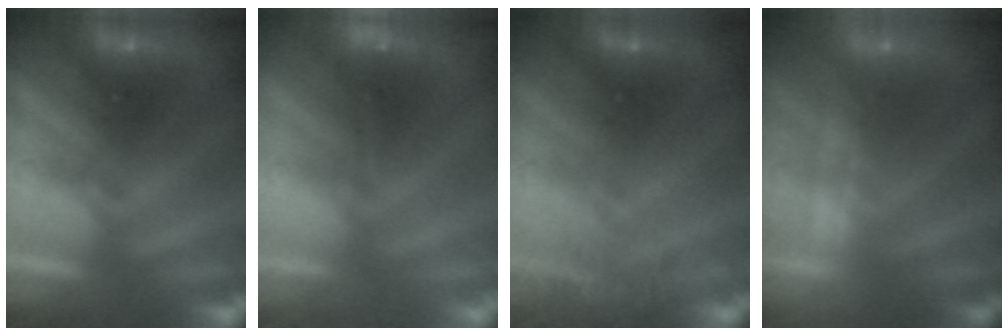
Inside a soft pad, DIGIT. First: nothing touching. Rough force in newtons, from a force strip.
{"total": 1.7}
{"total": 7.2}
{"total": 2.0}